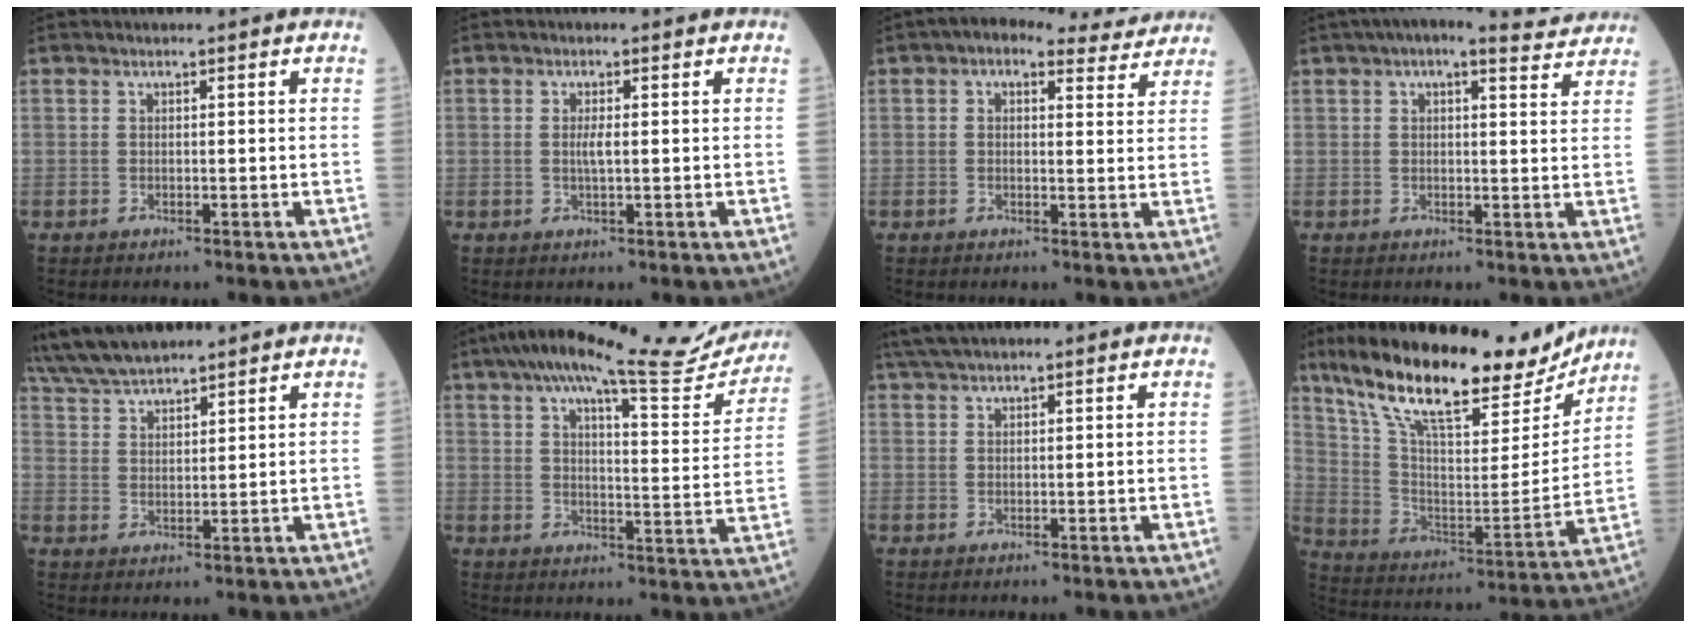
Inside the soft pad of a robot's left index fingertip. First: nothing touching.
{"total": 1.7, "force": [0.0, 0.2, 1.7], "torque": [-0.036, -0.003, -0.001]}
{"total": 7.3, "force": [5.9, 3.2, 2.8], "torque": [-0.031, 0.023, 0.064]}
{"total": 8.7, "force": [7.4, 2.0, 4.1], "torque": [-0.054, 0.023, 0.078]}
{"total": 9.3, "force": [8.6, 1.3, 3.5], "torque": [-0.075, 0.023, 0.166]}
{"total": 21.4, "force": [19.1, 2.6, 9.4], "torque": [-0.139, -0.022, 0.238]}
{"total": 3.4, "force": [3.0, 0.1, 1.6], "torque": [-0.033, 0.024, 0.059]}
{"total": 24.3, "force": [19.3, 5.9, 13.4], "torque": [-0.233, -0.009, 0.309]}